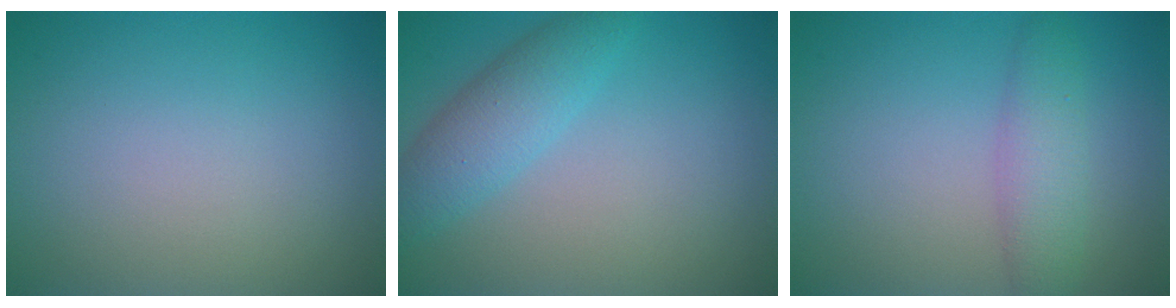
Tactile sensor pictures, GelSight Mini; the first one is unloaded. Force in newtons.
{"total": 3.7, "press": 3.7, "slide": 0.1}
{"total": 3.0, "press": 3.0, "slide": 0.0}